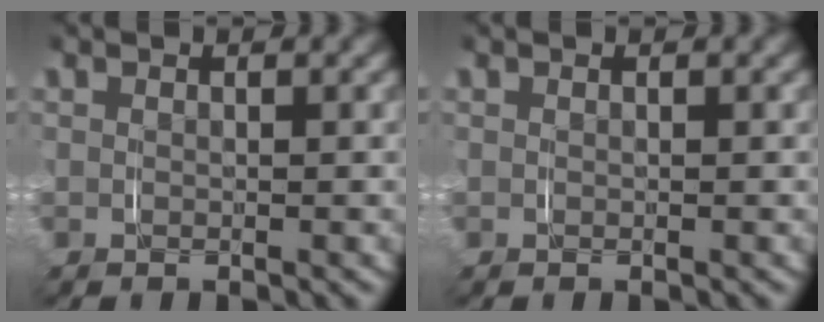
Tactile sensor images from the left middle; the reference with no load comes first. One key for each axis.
{"total": 0.0}